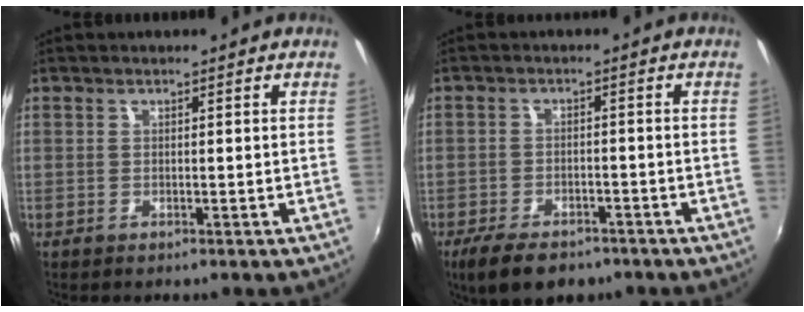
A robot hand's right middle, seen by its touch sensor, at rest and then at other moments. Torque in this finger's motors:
{"motor_torque": [0.70, -0.67, 0.02, 0.03]}